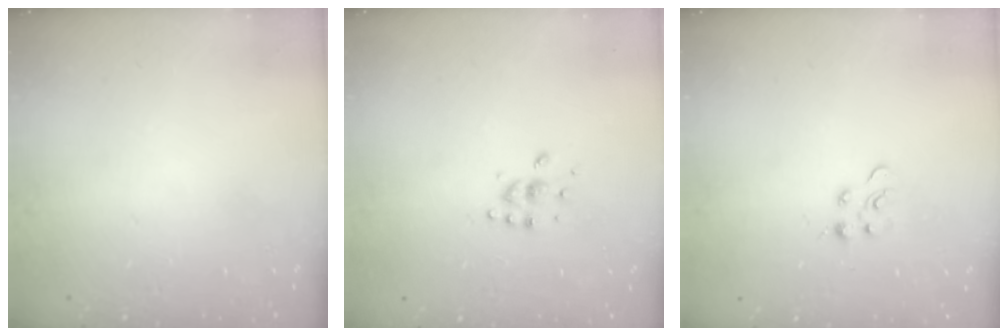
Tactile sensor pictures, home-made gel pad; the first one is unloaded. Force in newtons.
{"total": 5.4, "press": 5.4, "slide": 0.6}
{"total": 2.9, "press": 2.9, "slide": 0.3}